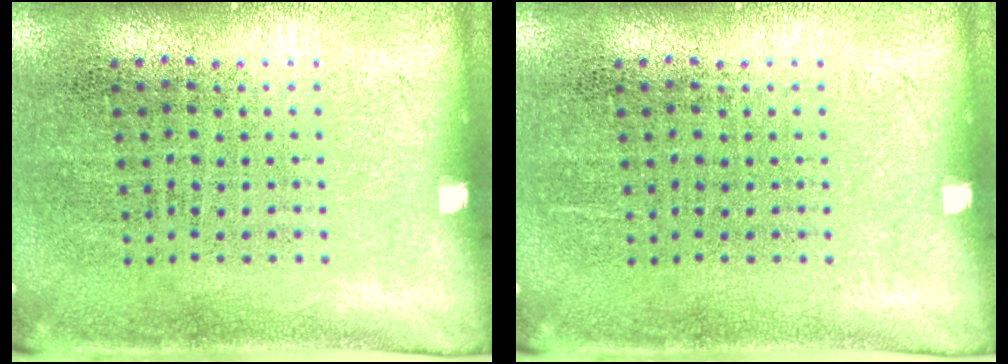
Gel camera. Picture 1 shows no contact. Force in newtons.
{"total": 0.0}